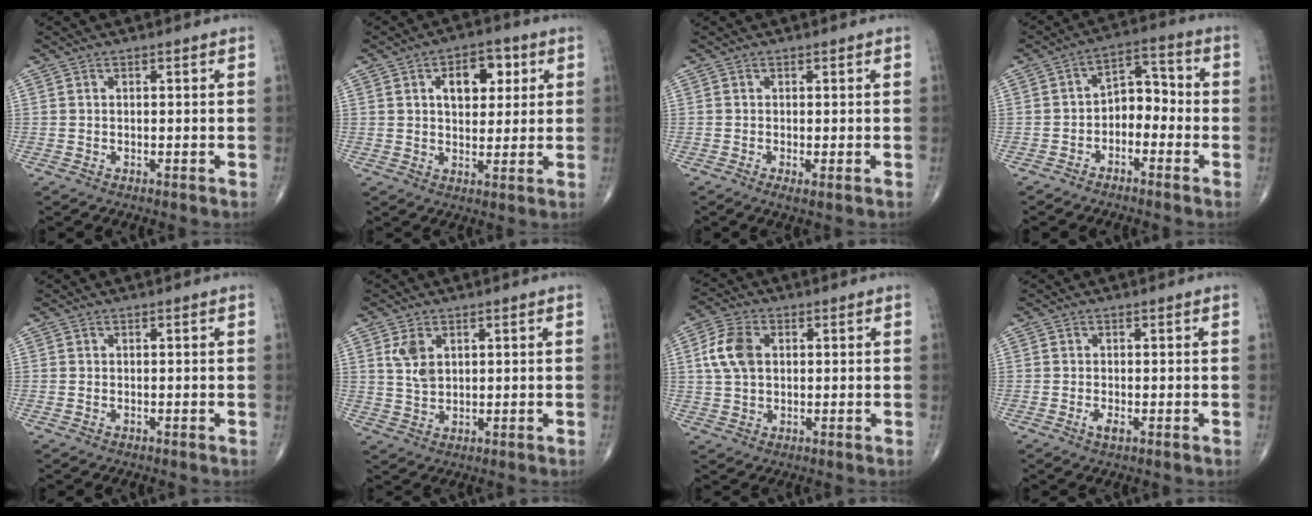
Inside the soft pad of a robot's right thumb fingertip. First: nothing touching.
{"total": 8.5, "force": [2.7, 5.2, 6.2], "torque": [-0.052, -0.003, 0.037]}
{"total": 1.4, "force": [-0.6, 0.2, 1.2], "torque": [-0.027, -0.007, -0.013]}
{"total": 6.9, "force": [-2.3, 4.6, 4.5], "torque": [-0.042, 0.046, -0.050]}
{"total": 0.0}
{"total": 4.6, "force": [1.7, 2.9, 3.2], "torque": [-0.052, -0.006, 0.038]}
{"total": 7.4, "force": [1.3, 5.0, 5.3], "torque": [-0.107, 0.009, 0.023]}
{"total": 1.5, "force": [-0.7, 0.5, 1.3], "torque": [-0.027, -0.004, -0.015]}